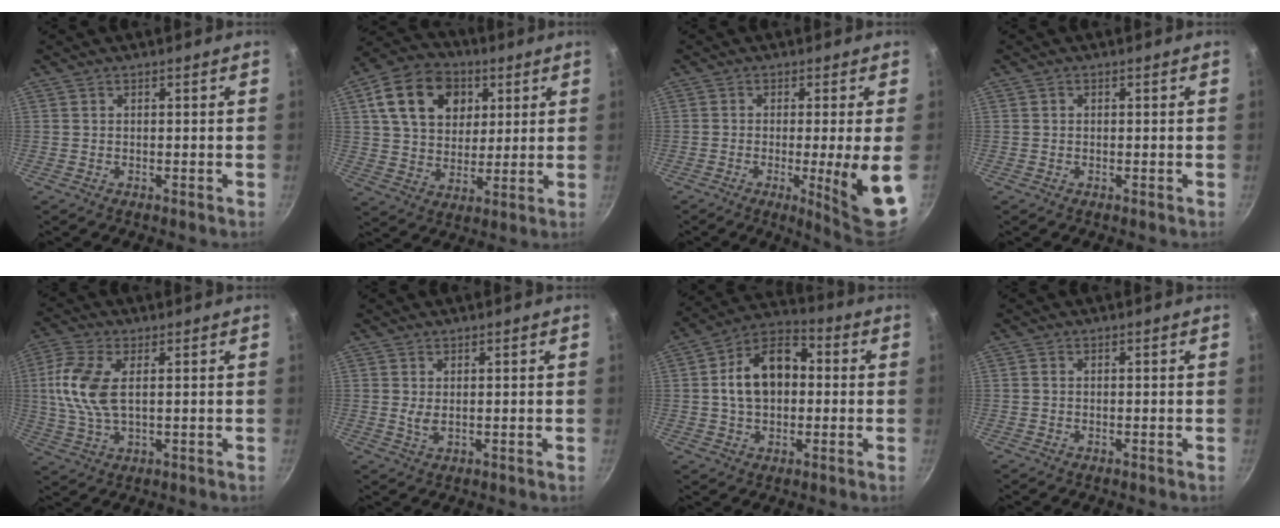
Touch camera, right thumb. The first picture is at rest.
{"total": 16.5, "force": [5.7, 12.4, 9.2], "torque": [-0.133, -0.002, 0.091]}
{"total": 10.0, "force": [-1.9, 0.1, 9.9], "torque": [-0.142, -0.012, -0.025]}
{"total": 0.6, "force": [0.0, 0.6, 0.1], "torque": [0.000, 0.004, 0.000]}
{"total": 10.4, "force": [1.7, 5.1, 8.9], "torque": [-0.189, 0.006, 0.030]}
{"total": 2.2, "force": [0.5, 0.9, 1.9], "torque": [-0.039, -0.007, 0.014]}
{"total": 14.2, "force": [0.9, 9.7, 10.3], "torque": [-0.141, 0.032, -0.003]}
{"total": 0.8, "force": [0.1, 0.7, 0.5], "torque": [-0.009, 0.004, -0.001]}